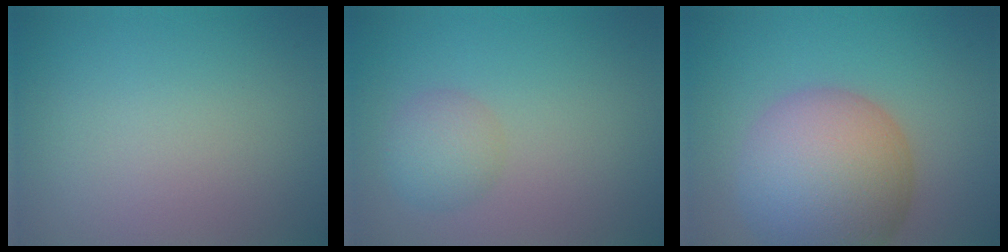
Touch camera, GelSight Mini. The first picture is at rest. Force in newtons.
{"total": 2.5, "press": 2.5, "slide": 0.1}
{"total": 11.1, "press": 11.0, "slide": 0.7}